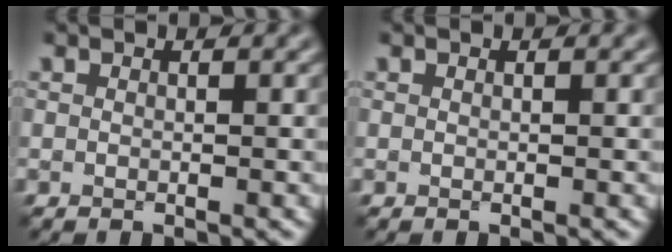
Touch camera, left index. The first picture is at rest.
{"total": 0.0}